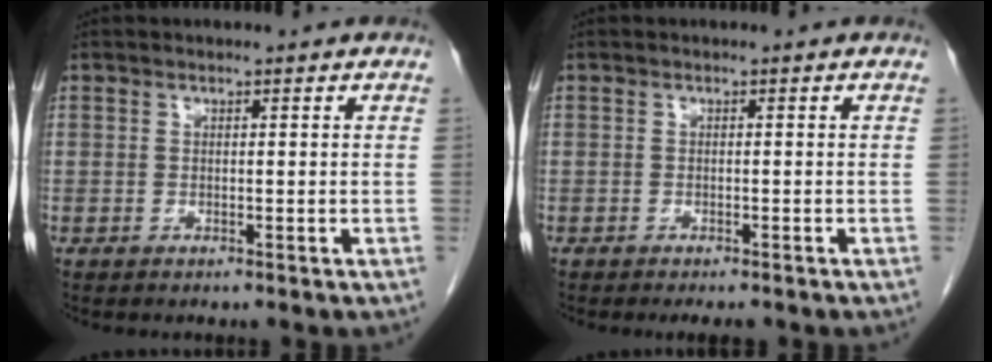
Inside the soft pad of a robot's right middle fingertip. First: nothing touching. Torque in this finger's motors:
{"motor_torque": [1.15, -0.99, 0.09, 0.04]}